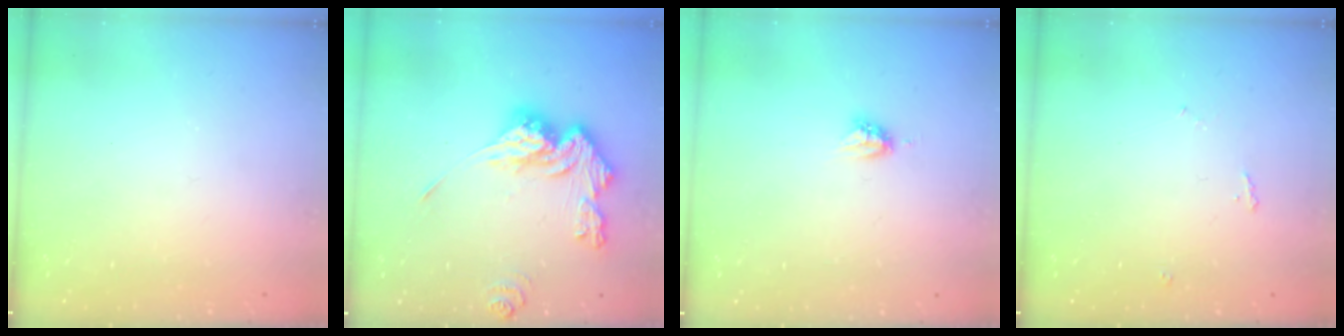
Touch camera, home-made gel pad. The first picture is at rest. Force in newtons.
{"total": 15.3, "press": 15.2, "slide": 1.4}
{"total": 4.0, "press": 3.9, "slide": 0.7}
{"total": 4.7, "press": 4.7, "slide": 0.6}